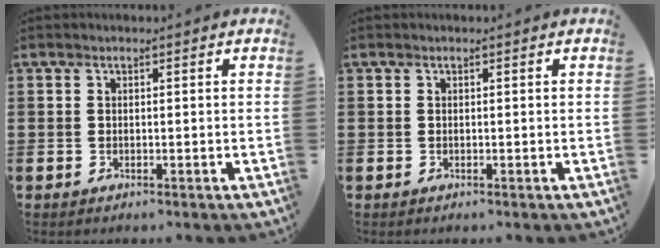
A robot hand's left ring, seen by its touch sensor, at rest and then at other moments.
{"total": 0.0}